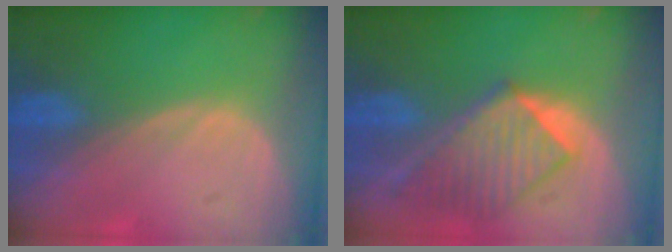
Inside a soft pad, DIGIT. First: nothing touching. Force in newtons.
{"total": 7.8, "press": 7.6, "slide": 1.8}